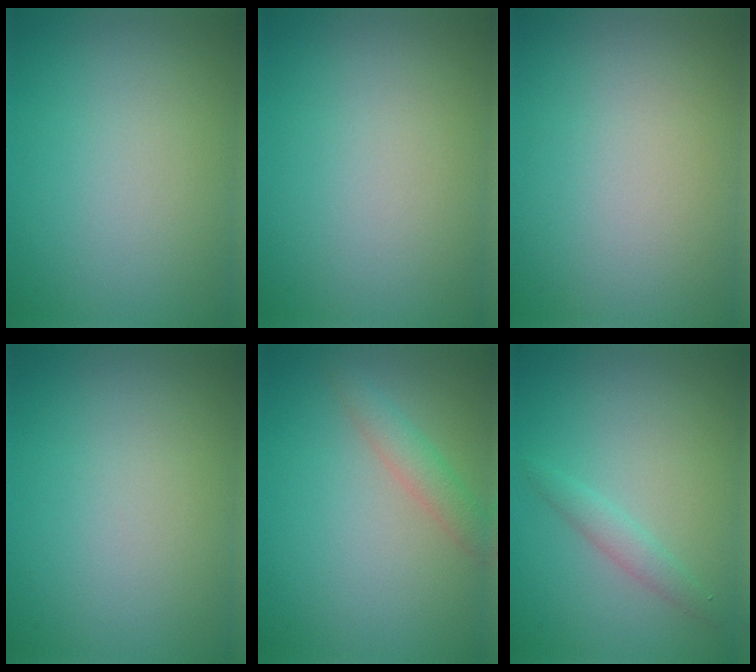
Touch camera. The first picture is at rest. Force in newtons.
{"total": 0.0}
{"total": 0.0}
{"total": 0.0}
{"total": 2.1, "press": 2.1, "slide": 0.1}
{"total": 1.6, "press": 1.6, "slide": 0.1}